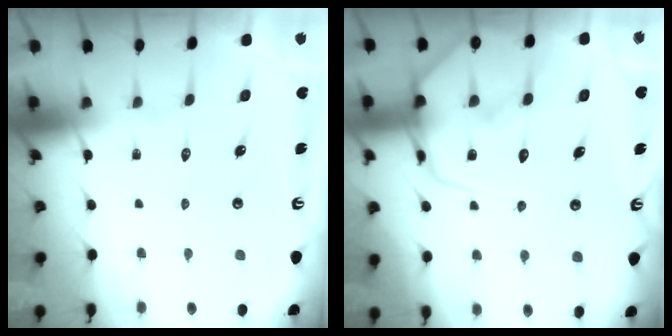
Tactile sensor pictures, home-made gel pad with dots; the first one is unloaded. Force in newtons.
{"total": 14.1, "press": 14.0, "slide": 1.5}